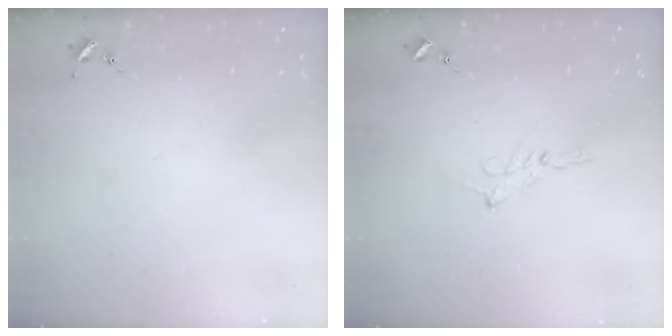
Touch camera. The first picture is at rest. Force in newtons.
{"total": 2.0, "press": 2.0, "slide": 0.2}